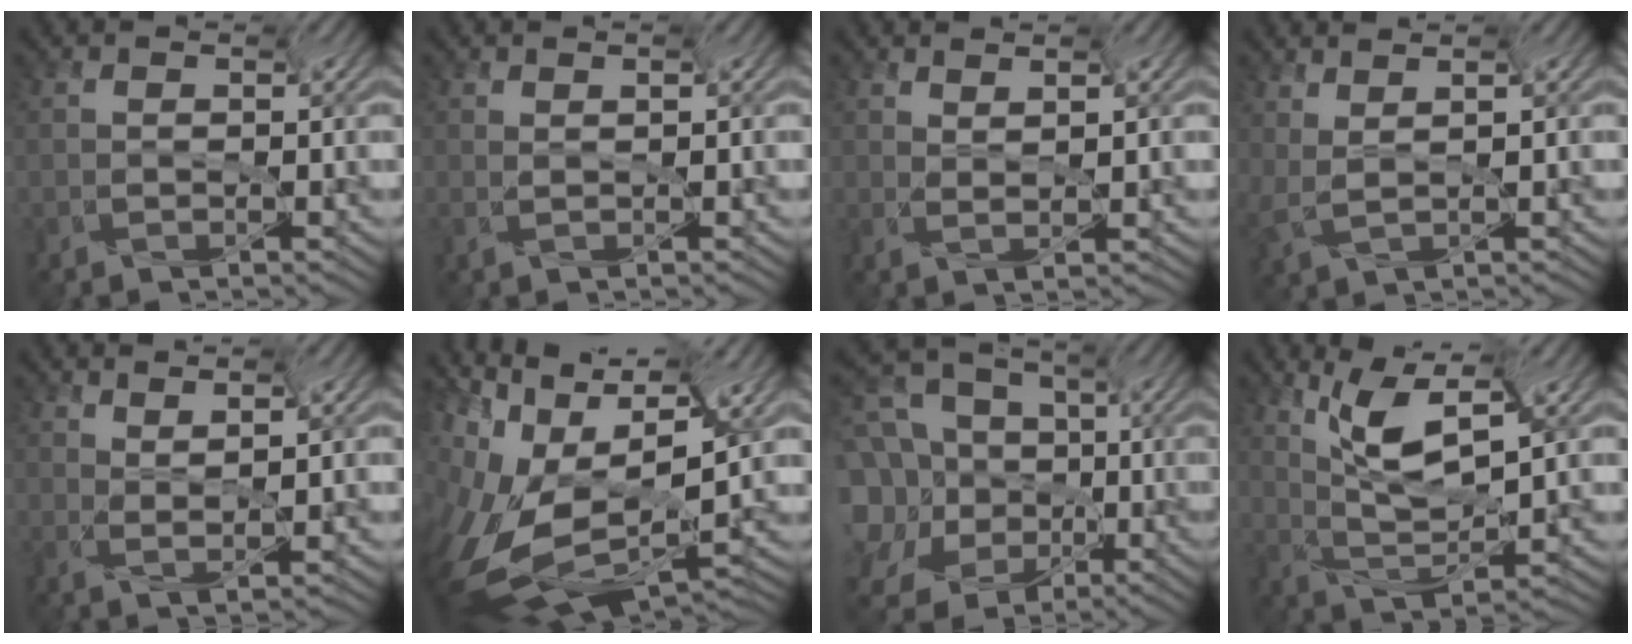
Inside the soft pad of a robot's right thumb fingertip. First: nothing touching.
{"total": 1.0, "force": [0.9, -0.3, 0.2], "torque": [0.002, -0.006, 0.019]}
{"total": 2.6, "force": [2.3, -0.3, 1.1], "torque": [-0.022, -0.010, 0.040]}
{"total": 3.5, "force": [2.8, 1.1, 1.8], "torque": [-0.068, 0.009, 0.050]}
{"total": 3.2, "force": [2.7, -0.2, 1.7], "torque": [-0.038, -0.009, 0.050]}
{"total": 14.0, "force": [-4.5, 7.4, 11.1], "torque": [-0.249, -0.020, -0.062]}
{"total": 12.1, "force": [0.0, 9.7, 7.3], "torque": [-0.226, 0.024, 0.030]}
{"total": 6.4, "force": [2.8, 1.7, 5.5], "torque": [-0.118, 0.004, 0.063]}